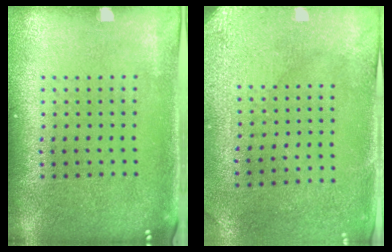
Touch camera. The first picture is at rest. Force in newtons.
{"total": 3.1, "press": 2.4, "slide": 1.9}